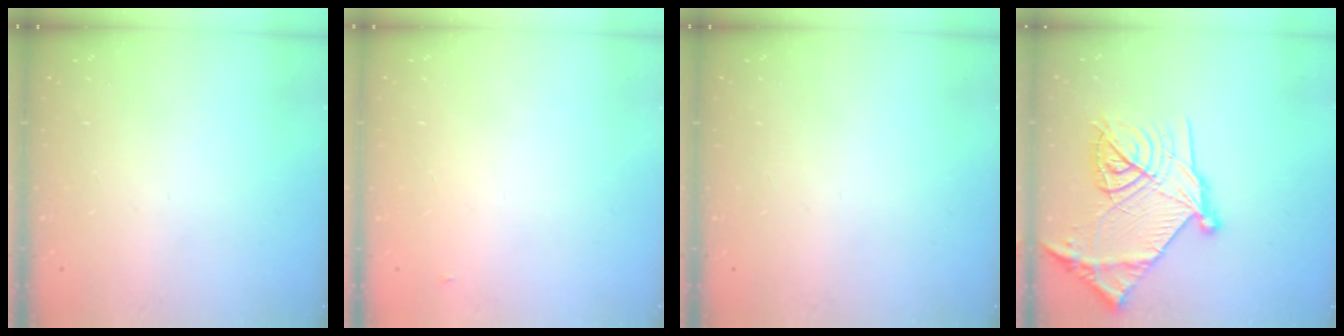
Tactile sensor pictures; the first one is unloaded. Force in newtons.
{"total": 2.8, "press": 2.8, "slide": 0.4}
{"total": 0.0}
{"total": 23.6, "press": 23.5, "slide": 2.1}